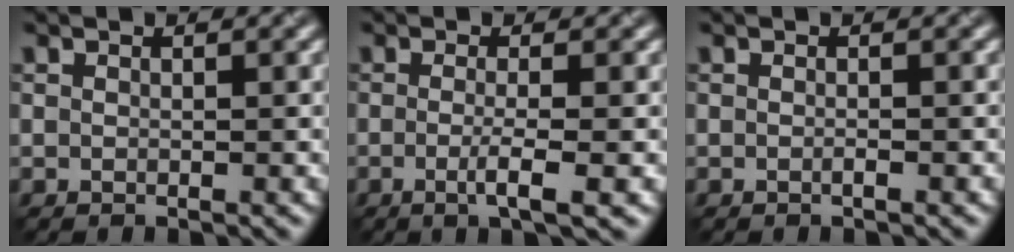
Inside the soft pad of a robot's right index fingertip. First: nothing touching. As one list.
[{"total": 2.9, "force": [-1.2, 0.5, 2.6], "torque": [-0.041, -0.003, -0.013]}, {"total": 1.0, "force": [-0.6, 0.3, 0.7], "torque": [-0.009, 0.004, -0.013]}]